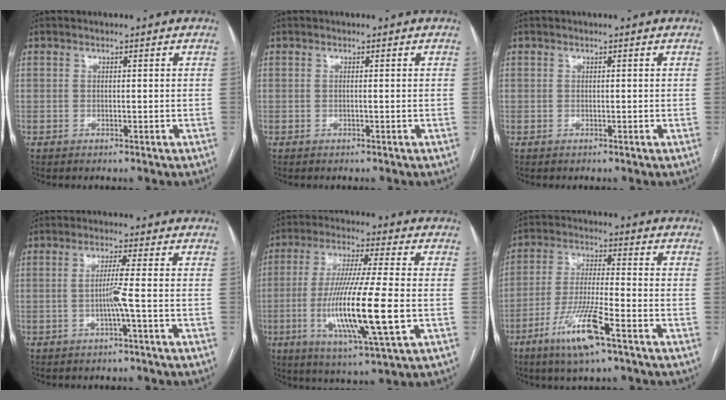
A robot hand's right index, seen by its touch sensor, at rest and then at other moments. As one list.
[{"total": 0.0}, {"total": 0.8, "force": [-0.5, 0.6, -0.2], "torque": [-0.001, 0.004, -0.011]}, {"total": 3.5, "force": [-1.0, -1.1, 3.2], "torque": [-0.060, -0.001, -0.018]}, {"total": 16.5, "force": [-3.3, 0.7, 16.2], "torque": [-0.313, -0.022, -0.061]}, {"total": 10.7, "force": [-6.0, 0.8, 8.9], "torque": [-0.177, -0.017, -0.111]}]